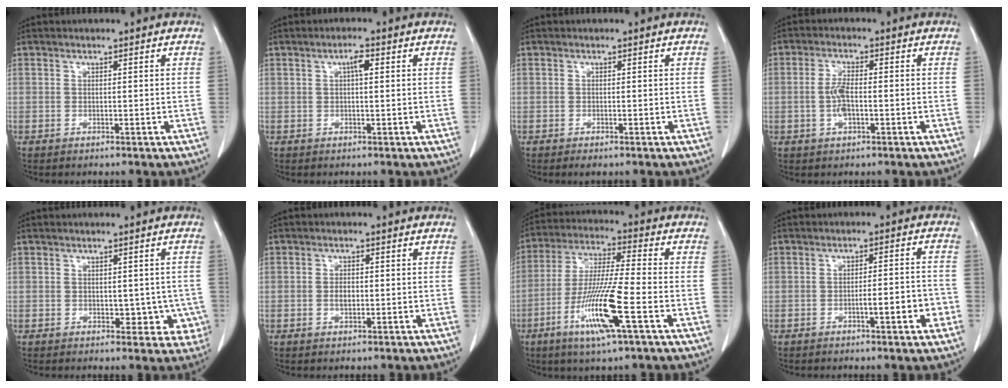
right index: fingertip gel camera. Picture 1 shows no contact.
{"total": 2.0, "force": [0.6, 0.5, 1.9], "torque": [-0.036, 0.004, 0.009]}
{"total": 1.1, "force": [-0.8, 0.3, 0.7], "torque": [-0.011, -0.002, -0.008]}
{"total": 3.9, "force": [-0.8, 1.2, 3.7], "torque": [-0.080, 0.002, -0.015]}
{"total": 4.6, "force": [-0.4, 3.3, 3.2], "torque": [-0.013, 0.010, 0.003]}
{"total": 1.9, "force": [-0.3, 1.0, 1.5], "torque": [-0.028, 0.002, -0.004]}
{"total": 13.5, "force": [-5.3, 0.2, 12.4], "torque": [-0.249, -0.021, -0.100]}
{"total": 5.6, "force": [-2.3, 0.7, 5.1], "torque": [-0.070, 0.011, -0.030]}